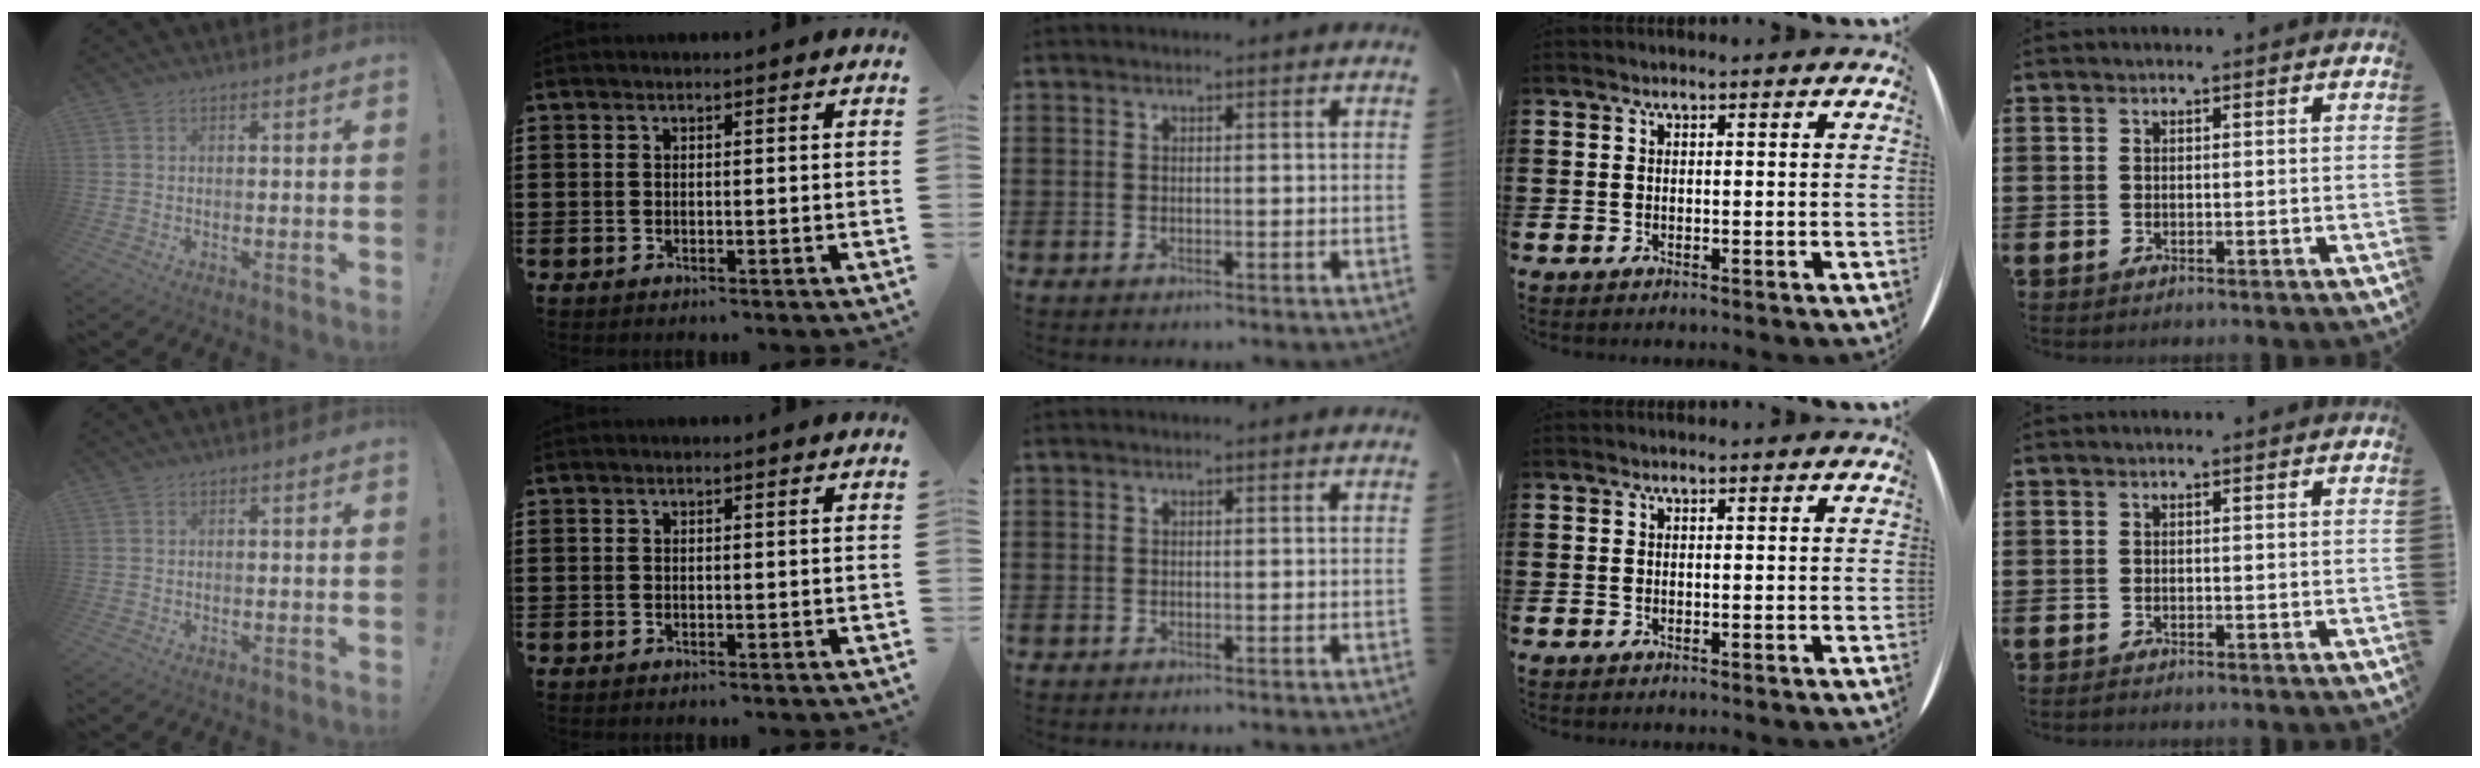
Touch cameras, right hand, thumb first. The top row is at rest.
{}